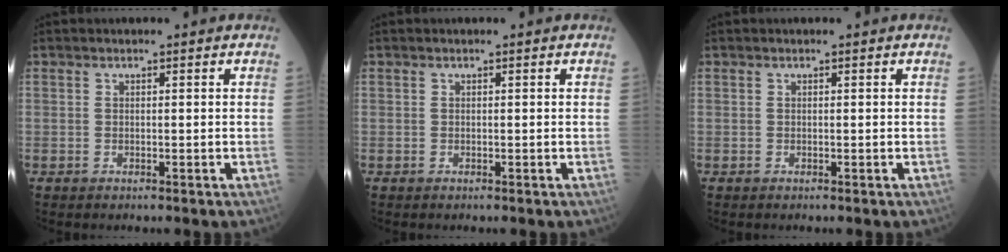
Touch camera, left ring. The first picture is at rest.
{"total": 0.0}
{"total": 0.0}